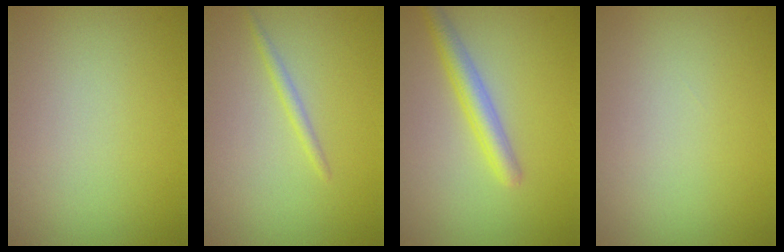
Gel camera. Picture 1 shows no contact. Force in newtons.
{"total": 1.0, "press": 1.0, "slide": 0.1}
{"total": 3.0, "press": 3.0, "slide": 0.0}
{"total": 0.0}